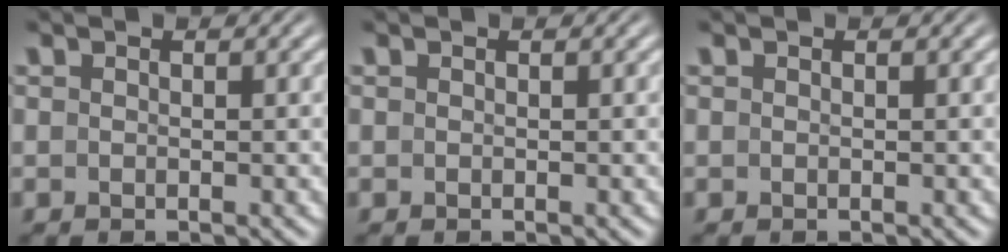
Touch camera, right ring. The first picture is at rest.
{"total": 0.0}
{"total": 0.0}